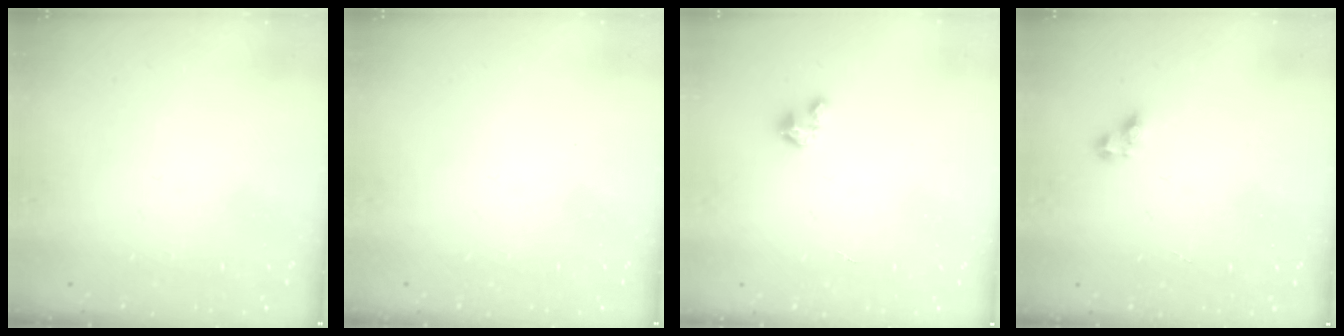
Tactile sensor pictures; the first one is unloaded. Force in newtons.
{"total": 0.0}
{"total": 2.7, "press": 2.7, "slide": 0.2}
{"total": 3.6, "press": 3.6, "slide": 0.1}